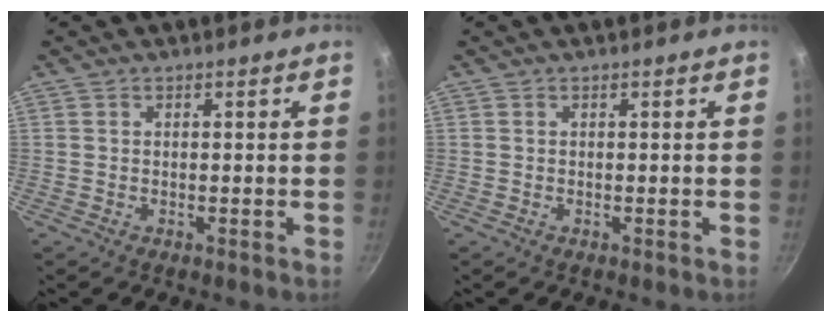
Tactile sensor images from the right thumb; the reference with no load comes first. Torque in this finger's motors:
{"motor_torque": [0.00, 0.00, -0.05, 0.47, 0.03]}